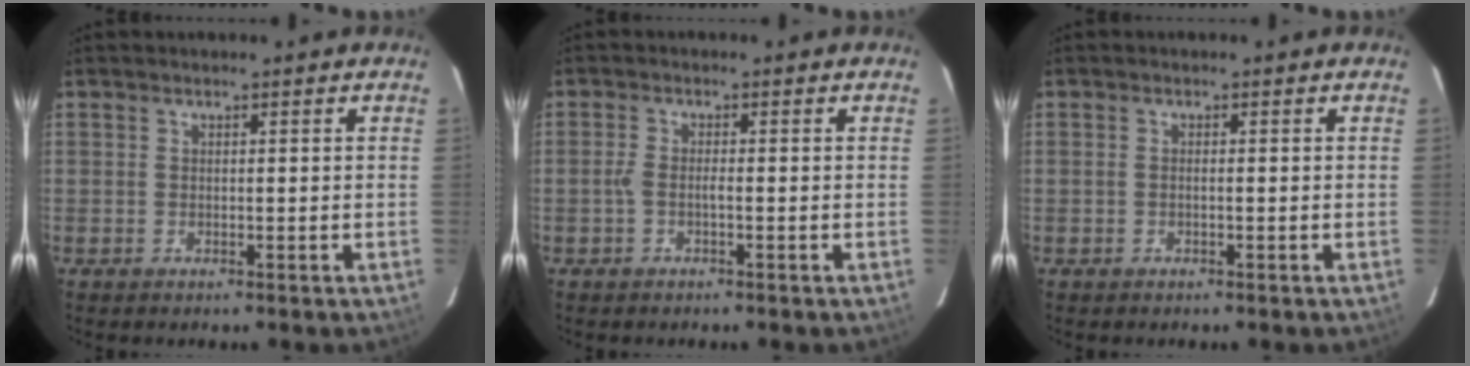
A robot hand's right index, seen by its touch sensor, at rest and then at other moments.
{"total": 2.1, "force": [-0.7, 0.5, 1.9], "torque": [-0.043, 0.003, -0.015]}
{"total": 0.6, "force": [-0.2, 0.1, 0.6], "torque": [-0.011, 0.002, -0.004]}